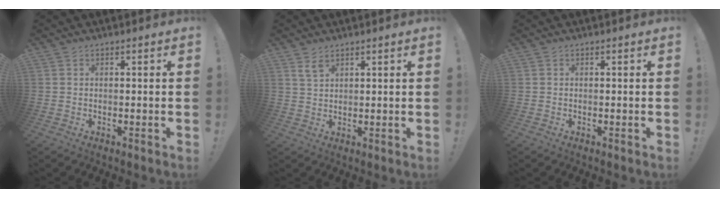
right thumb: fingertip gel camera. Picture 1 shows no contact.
{"total": 3.8, "force": [2.5, 2.0, 1.9], "torque": [-0.024, -0.013, 0.047]}
{"total": 0.0}